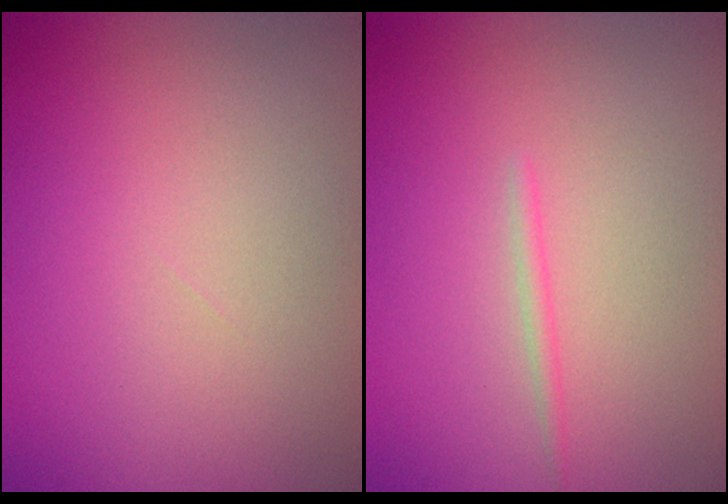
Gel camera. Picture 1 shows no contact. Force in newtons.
{"total": 0.7, "press": 0.7, "slide": 0.1}